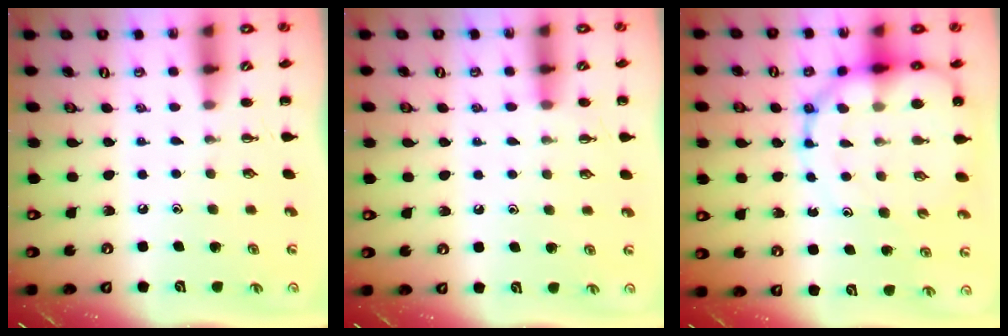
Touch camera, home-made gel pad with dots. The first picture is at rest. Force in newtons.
{"total": 7.5, "press": 7.2, "slide": 2.0}
{"total": 15.1, "press": 14.6, "slide": 3.9}